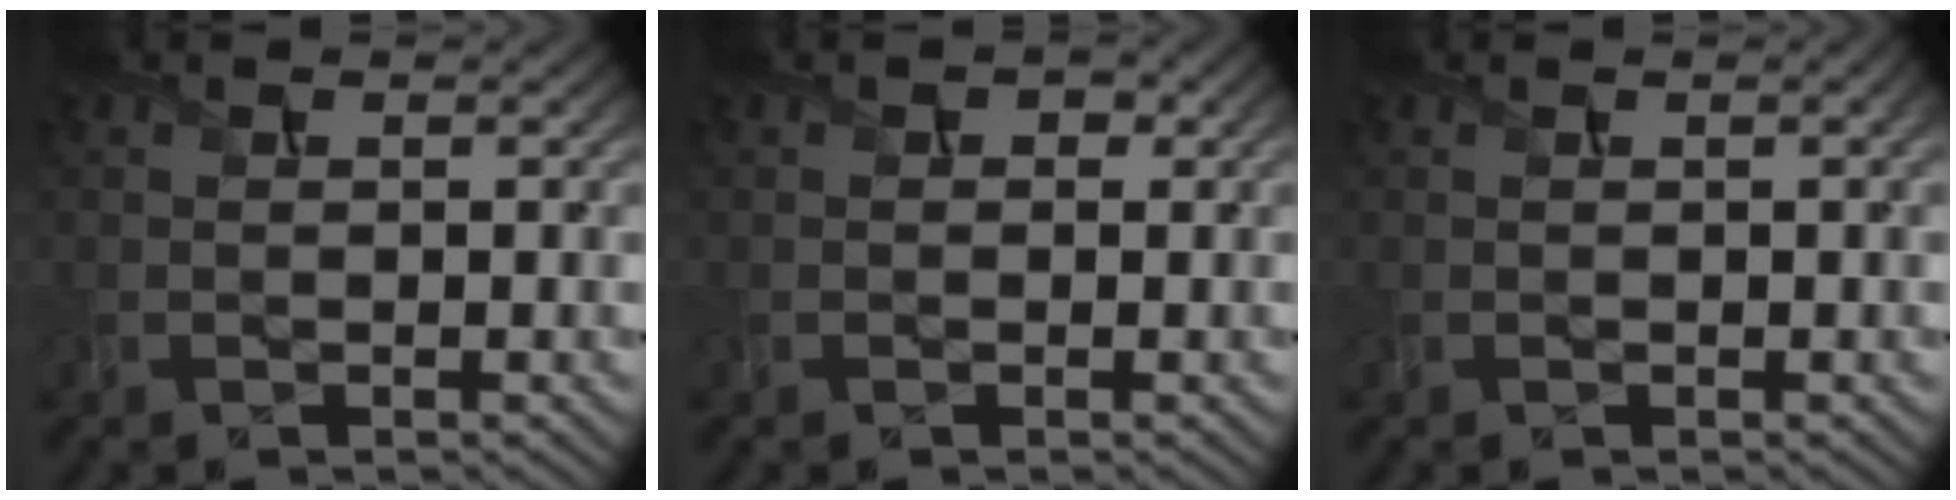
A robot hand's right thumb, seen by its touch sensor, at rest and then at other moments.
{"total": 1.8, "force": [0.5, 1.4, 0.9], "torque": [-0.012, -0.004, 0.008]}
{"total": 1.2, "force": [0.3, 0.3, 1.2], "torque": [-0.015, 0.003, 0.006]}